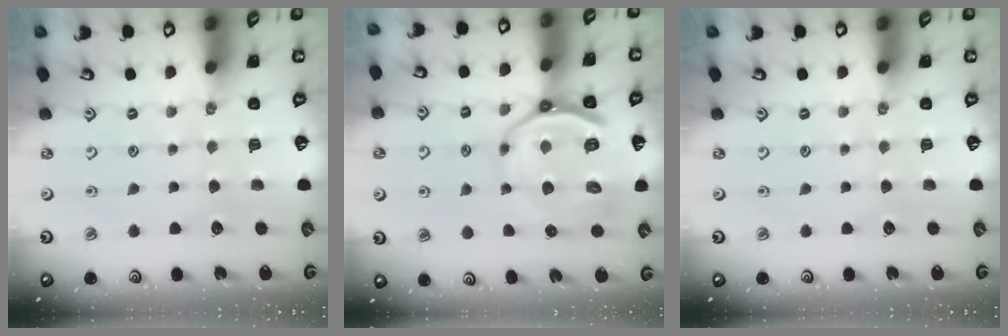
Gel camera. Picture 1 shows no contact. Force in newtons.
{"total": 13.1, "press": 12.7, "slide": 3.2}
{"total": 0.0}